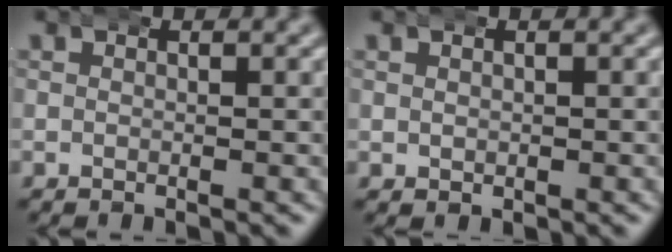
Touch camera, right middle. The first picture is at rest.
{"total": 0.6, "force": [0.2, 0.6, 0.0], "torque": [-0.004, -0.005, 0.007]}